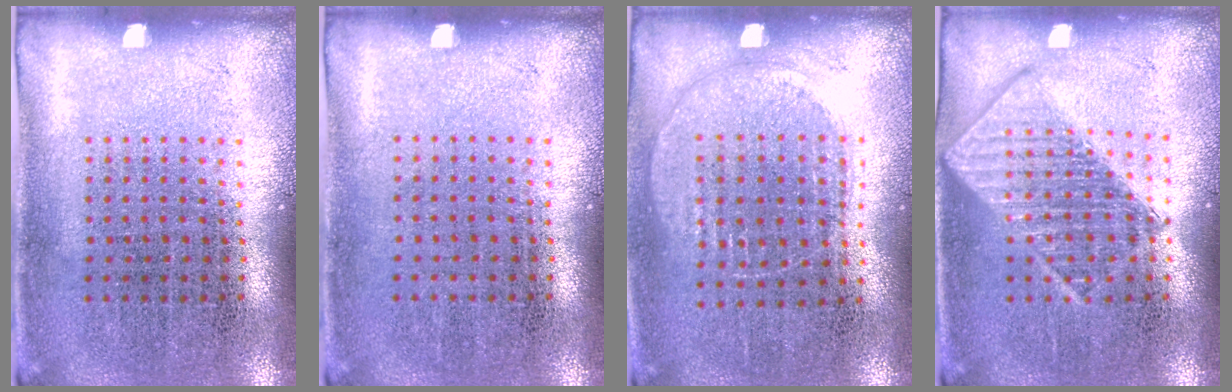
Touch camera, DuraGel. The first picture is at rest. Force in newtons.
{"total": 0.0}
{"total": 1.0, "press": 0.9, "slide": 0.4}
{"total": 2.8, "press": 2.8, "slide": 0.3}